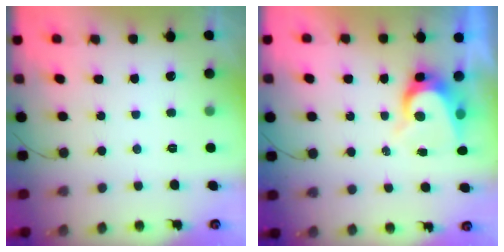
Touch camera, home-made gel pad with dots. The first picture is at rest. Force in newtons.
{"total": 6.5, "press": 6.5, "slide": 0.6}